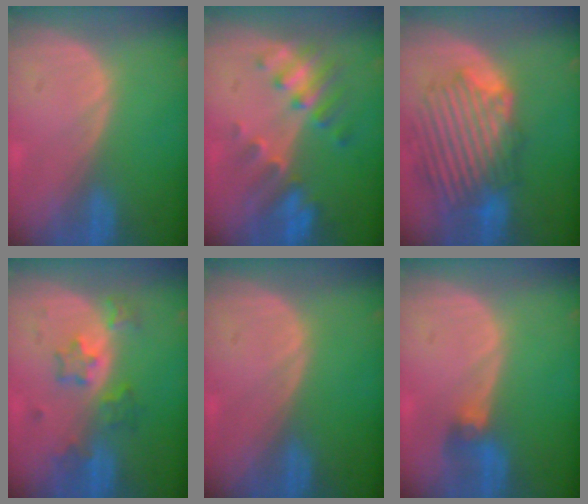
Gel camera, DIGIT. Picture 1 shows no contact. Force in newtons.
{"total": 7.9, "press": 6.9, "slide": 3.7}
{"total": 9.7, "press": 9.6, "slide": 1.1}
{"total": 5.2, "press": 4.9, "slide": 1.5}
{"total": 0.0}
{"total": 2.9, "press": 2.6, "slide": 1.2}